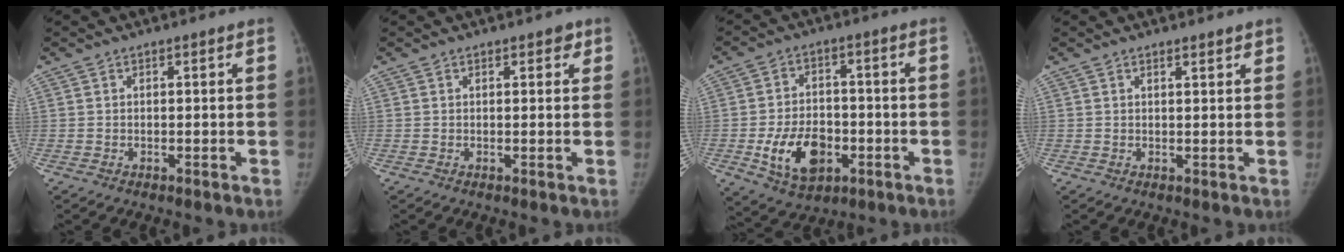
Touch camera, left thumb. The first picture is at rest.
{"total": 1.6, "force": [1.0, 0.9, 0.9], "torque": [0.004, -0.002, 0.008]}
{"total": 12.1, "force": [-3.7, 8.1, 8.1], "torque": [-0.117, 0.011, -0.053]}
{"total": 1.5, "force": [1.3, 0.4, 0.7], "torque": [-0.009, -0.008, 0.020]}